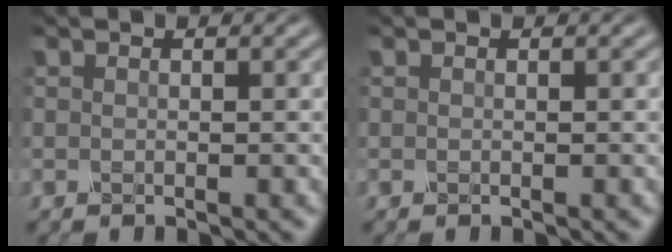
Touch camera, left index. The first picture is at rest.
{"total": 0.0}